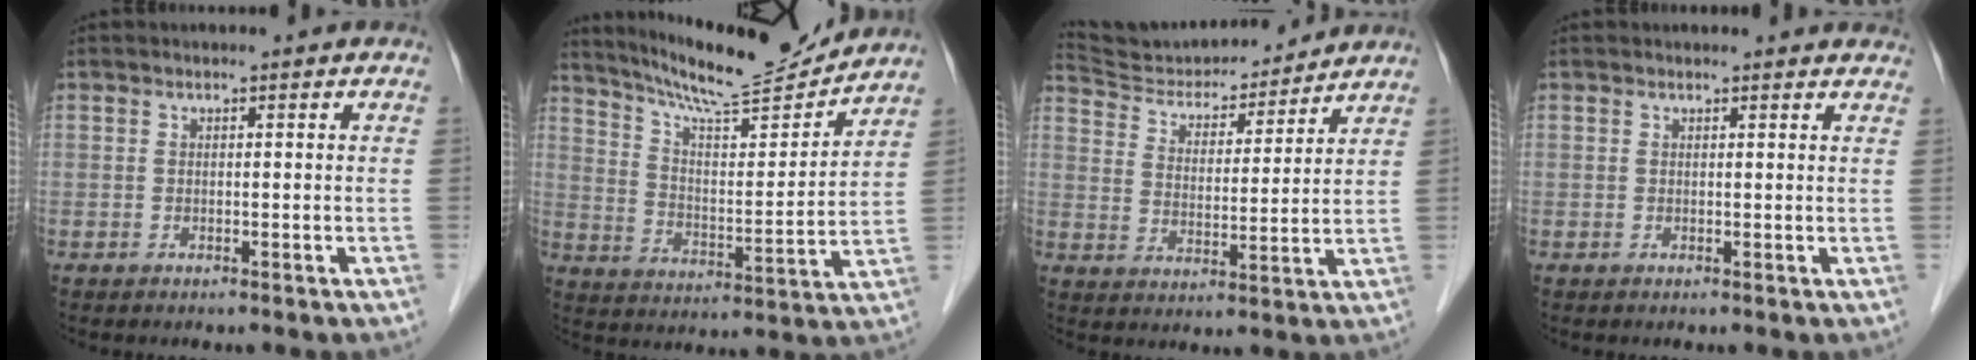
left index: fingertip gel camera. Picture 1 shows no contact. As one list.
[{"total": 15.4, "force": [14.5, 0.4, 5.4], "torque": [-0.097, -0.013, 0.229]}, {"total": 14.3, "force": [13.7, 2.4, 3.0], "torque": [-0.049, 0.001, 0.224]}, {"total": 4.7, "force": [4.4, 1.0, 1.1], "torque": [-0.003, 0.004, 0.031]}]